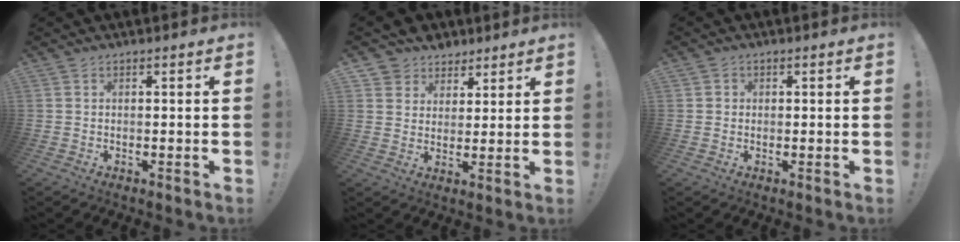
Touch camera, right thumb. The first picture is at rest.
{"total": 6.3, "force": [3.8, 5.1, 0.1], "torque": [-0.004, -0.030, 0.076]}
{"total": 1.2, "force": [0.2, 1.2, 0.2], "torque": [0.001, 0.002, 0.002]}